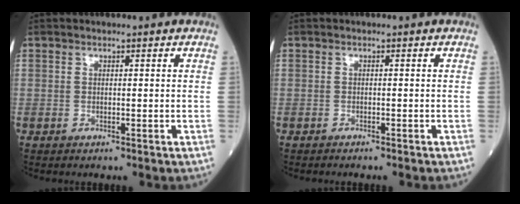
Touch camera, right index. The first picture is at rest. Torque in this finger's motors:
{"motor_torque": [0.06, -0.07, -0.01, 0.01]}